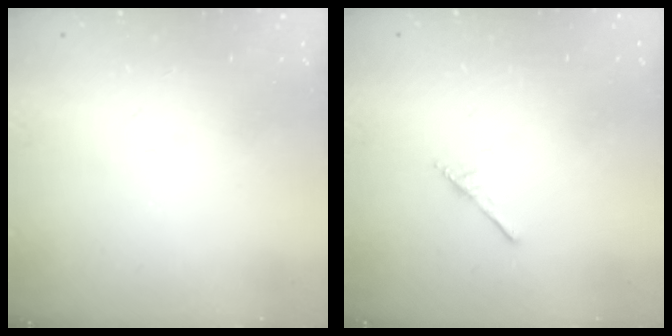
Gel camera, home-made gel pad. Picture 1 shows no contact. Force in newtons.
{"total": 1.7, "press": 1.7, "slide": 0.1}